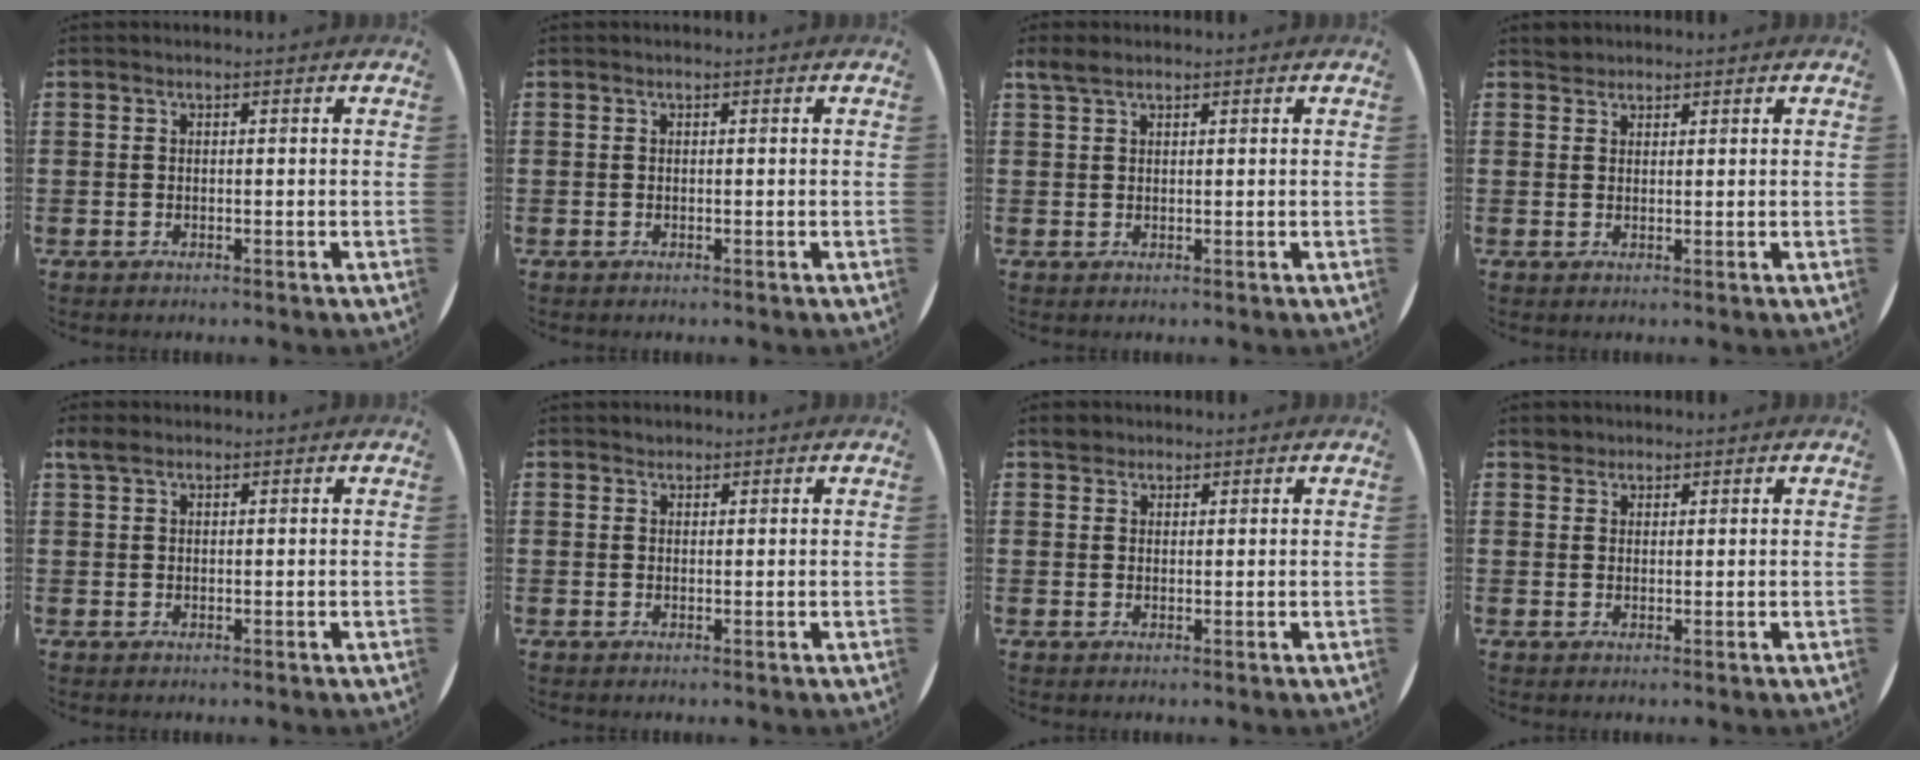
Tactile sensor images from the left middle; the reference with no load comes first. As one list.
[{"total": 0.0}, {"total": 1.9, "force": [1.5, 0.7, 0.9], "torque": [-0.012, 0.002, 0.026]}, {"total": 1.4, "force": [1.3, 0.5, -0.2], "torque": [0.010, 0.000, 0.023]}, {"total": 1.7, "force": [1.2, 0.8, 0.7], "torque": [-0.008, 0.004, 0.020]}, {"total": 0.8, "force": [0.7, 0.3, -0.1], "torque": [0.004, 0.004, 0.014]}, {"total": 1.7, "force": [1.5, 0.8, 0.0], "torque": [0.007, 0.001, 0.027]}, {"total": 1.7, "force": [1.5, 0.7, -0.2], "torque": [0.009, 0.001, 0.029]}]